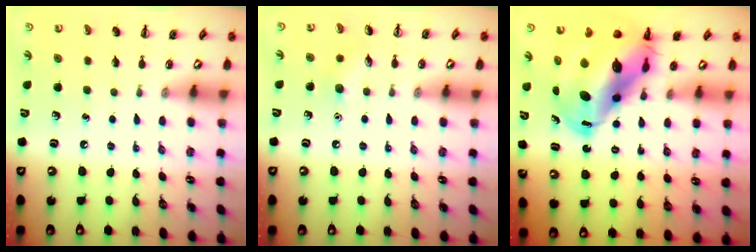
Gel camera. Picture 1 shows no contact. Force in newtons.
{"total": 6.7, "press": 6.4, "slide": 1.9}
{"total": 16.1, "press": 15.4, "slide": 4.6}